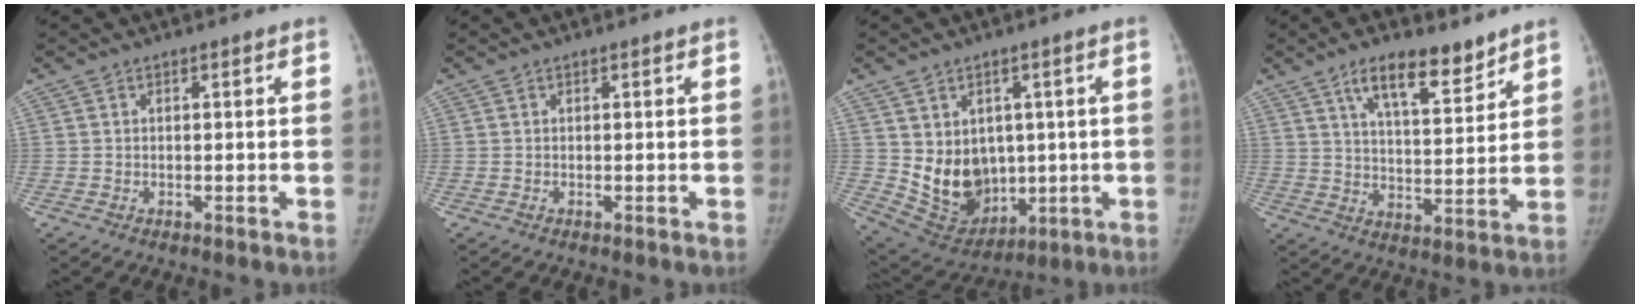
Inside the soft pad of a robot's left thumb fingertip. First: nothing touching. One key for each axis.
{"total": 0.0}
{"total": 12.7, "fx": 0.6, "fy": 10.1, "fz": 7.6, "tx": -0.086, "ty": -0.015, "tz": 0.047}
{"total": 11.2, "fx": 7.7, "fy": 4.0, "fz": 7.0, "tx": -0.092, "ty": -0.049, "tz": 0.131}